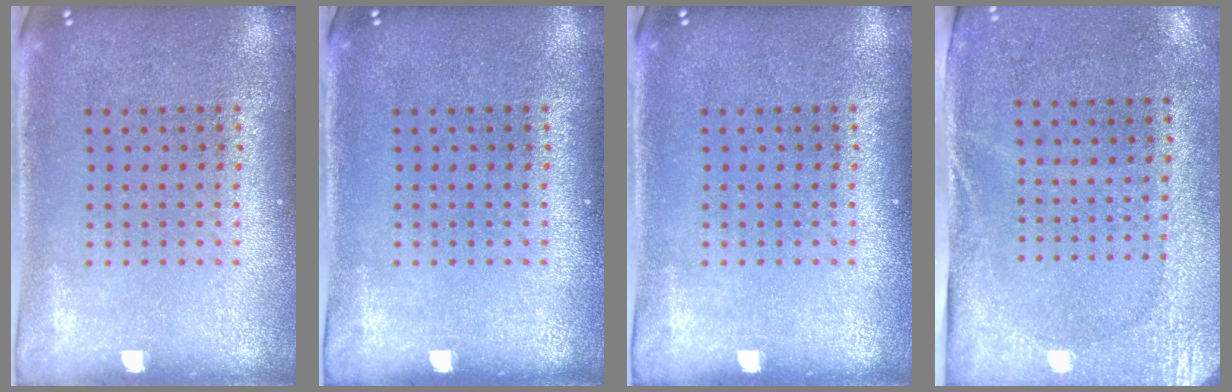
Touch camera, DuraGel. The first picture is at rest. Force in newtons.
{"total": 0.0}
{"total": 0.0}
{"total": 2.7, "press": 2.2, "slide": 1.5}